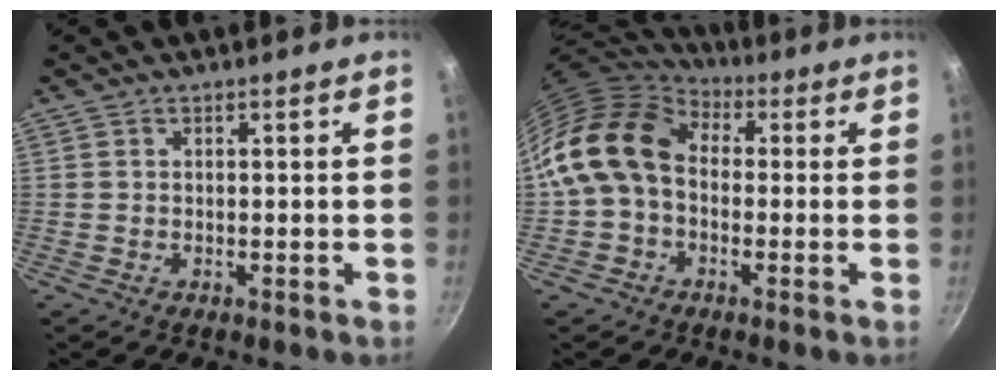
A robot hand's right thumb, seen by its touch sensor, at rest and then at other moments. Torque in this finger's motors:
{"motor_torque": [0.27, 1.21, 0.92, -0.84, 0.24]}